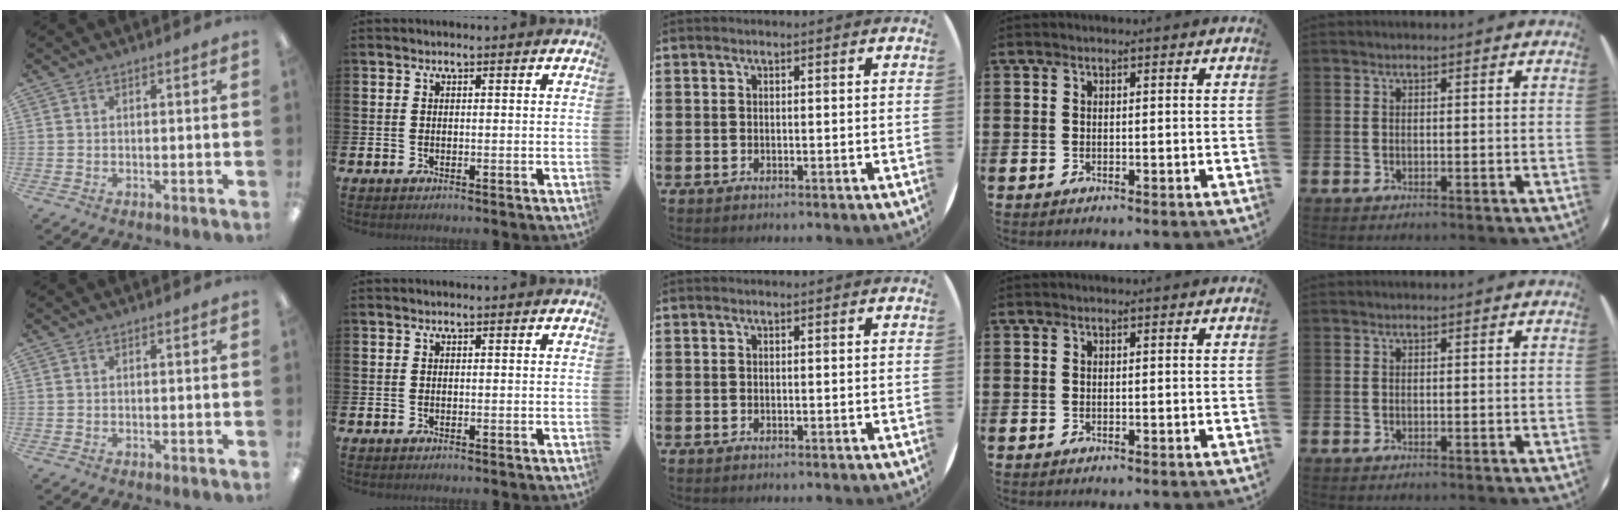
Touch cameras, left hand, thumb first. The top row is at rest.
{}